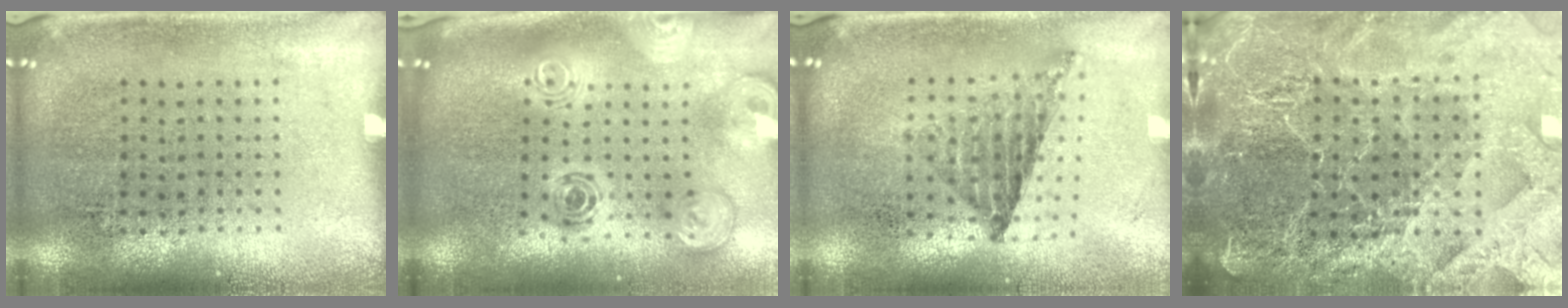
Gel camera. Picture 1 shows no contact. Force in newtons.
{"total": 2.1, "press": 1.8, "slide": 1.1}
{"total": 0.9, "press": 0.9, "slide": 0.0}
{"total": 5.1, "press": 4.6, "slide": 2.3}